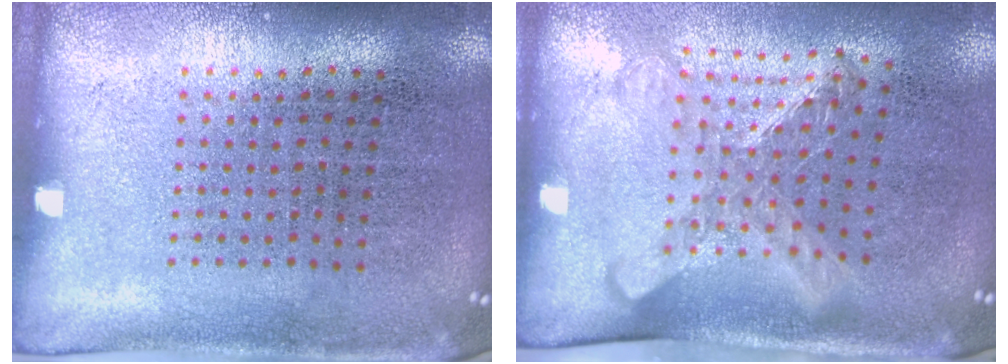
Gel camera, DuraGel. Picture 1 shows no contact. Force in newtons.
{"total": 1.6, "press": 1.3, "slide": 0.9}